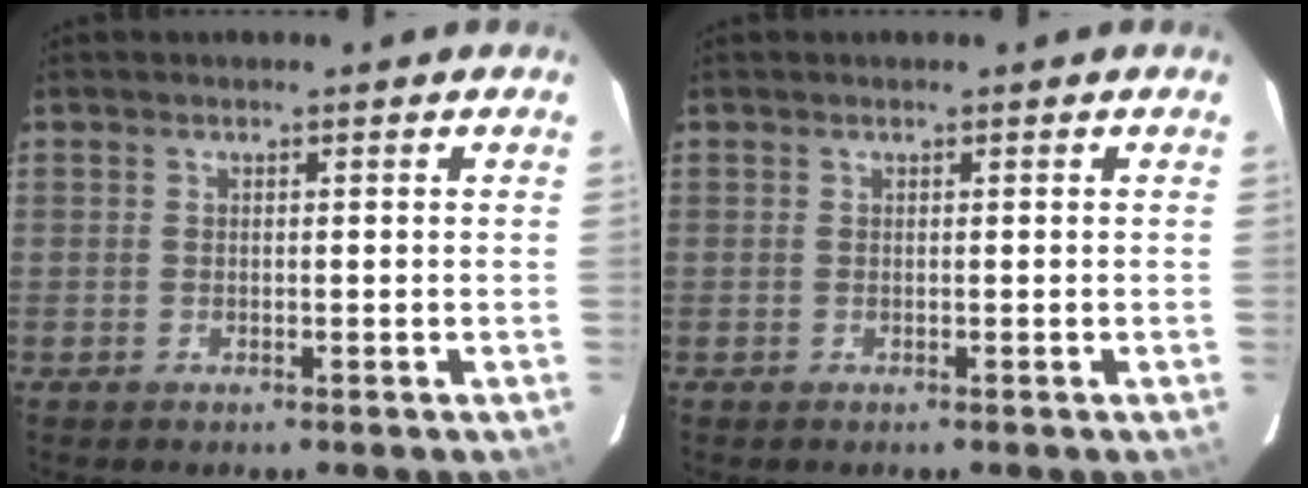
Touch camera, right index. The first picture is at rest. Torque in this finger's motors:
{"motor_torque": [0.04, 0.06, -0.01, 0.01]}